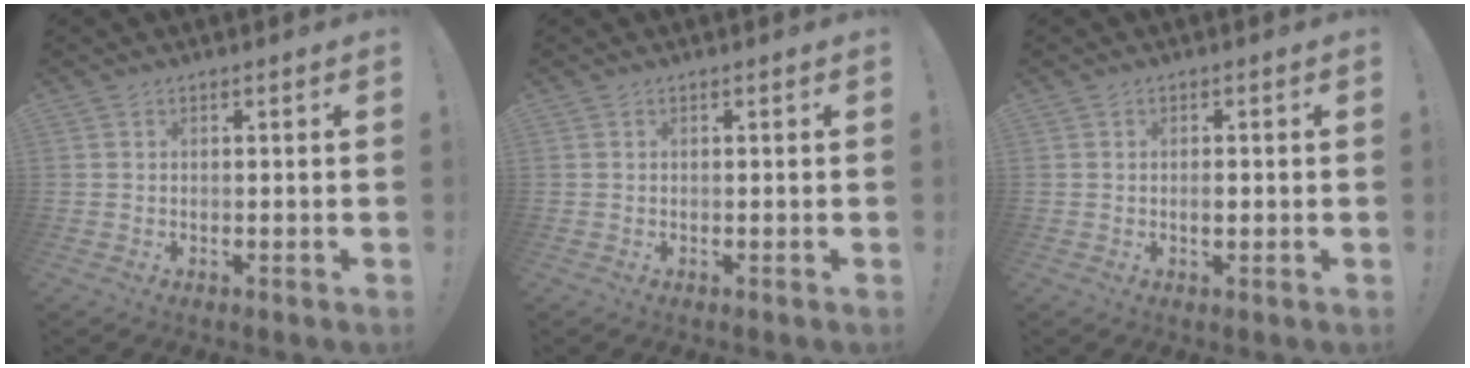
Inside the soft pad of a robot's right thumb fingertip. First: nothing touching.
{"total": 0.0}
{"total": 1.7, "force": [-0.5, 0.8, 1.4], "torque": [-0.015, -0.001, -0.011]}